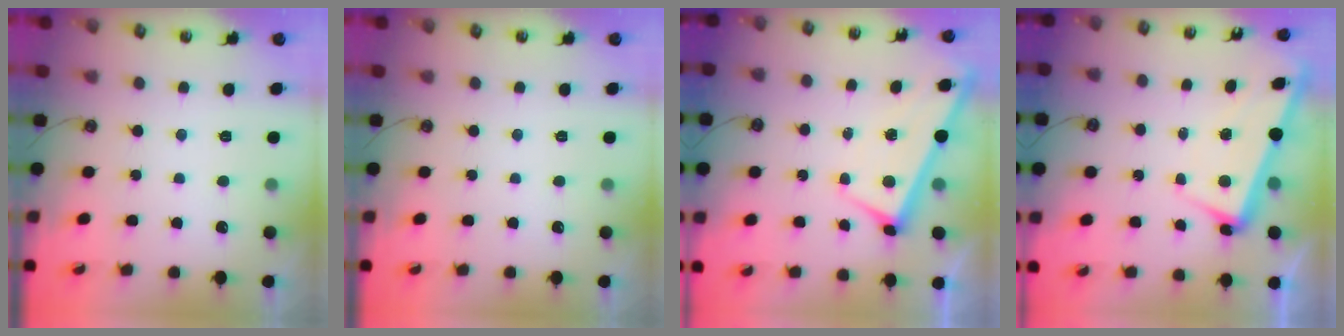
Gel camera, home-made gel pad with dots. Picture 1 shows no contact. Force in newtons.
{"total": 0.0}
{"total": 1.0, "press": 1.0, "slide": 0.0}
{"total": 3.0, "press": 2.9, "slide": 0.9}